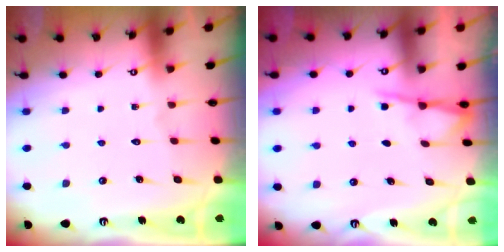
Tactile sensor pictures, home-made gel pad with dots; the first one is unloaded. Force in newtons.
{"total": 5.1, "press": 5.1, "slide": 0.5}